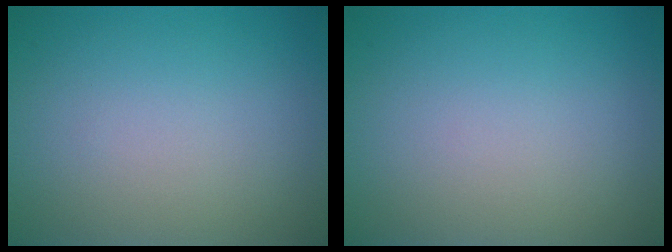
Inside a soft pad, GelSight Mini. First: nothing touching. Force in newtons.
{"total": 0.0}